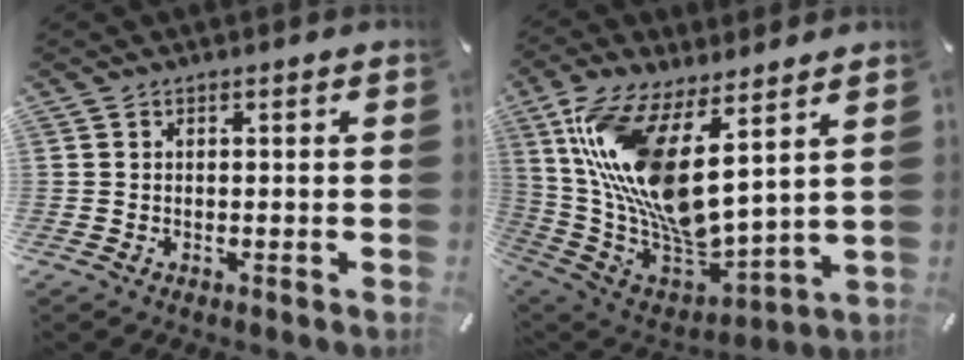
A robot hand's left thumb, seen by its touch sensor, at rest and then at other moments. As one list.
[{"total": 17.4, "force": [6.8, 7.2, 14.2], "torque": [-0.330, -0.064, 0.117]}]